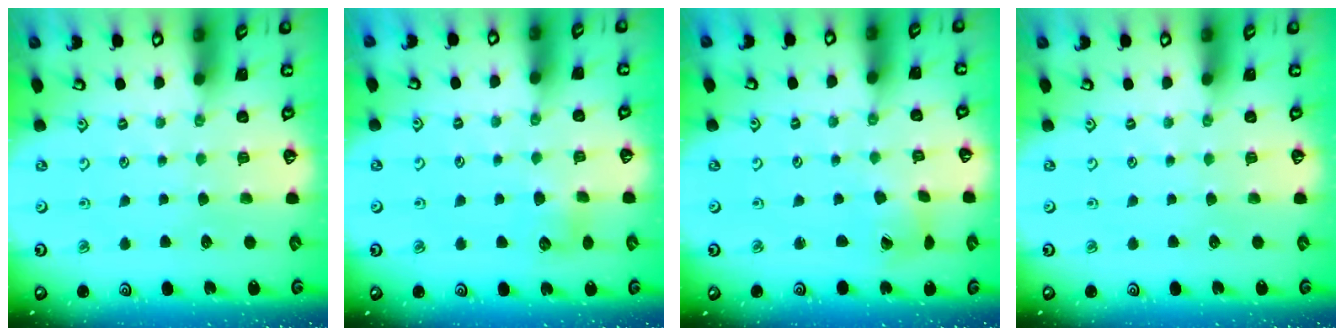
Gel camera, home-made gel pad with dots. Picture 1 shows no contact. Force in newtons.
{"total": 4.9, "press": 4.8, "slide": 0.5}
{"total": 2.4, "press": 2.4, "slide": 0.3}
{"total": 0.0}